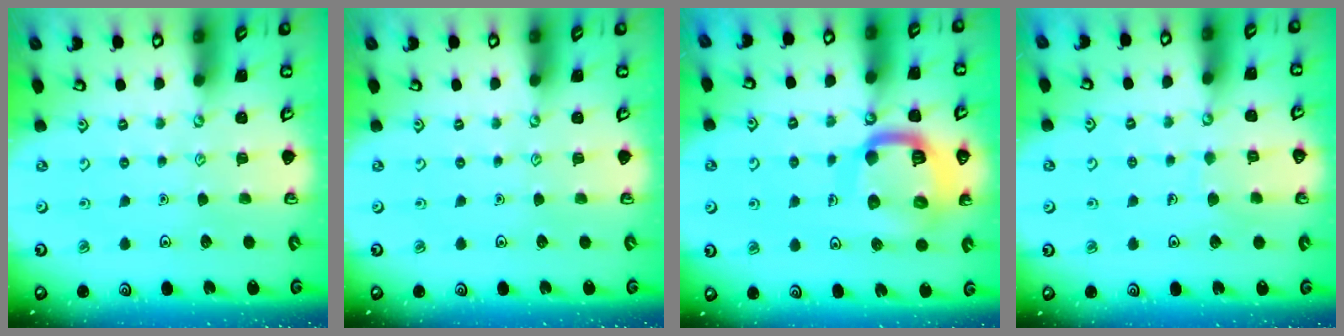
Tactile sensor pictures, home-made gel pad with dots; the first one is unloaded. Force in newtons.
{"total": 0.0}
{"total": 17.3, "press": 17.2, "slide": 1.8}
{"total": 5.1, "press": 5.1, "slide": 0.3}